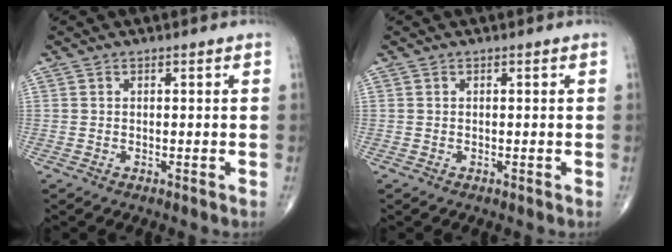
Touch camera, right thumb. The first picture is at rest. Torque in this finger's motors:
{"motor_torque": [0.04, -0.01, 0.27, 0.22, 0.01]}